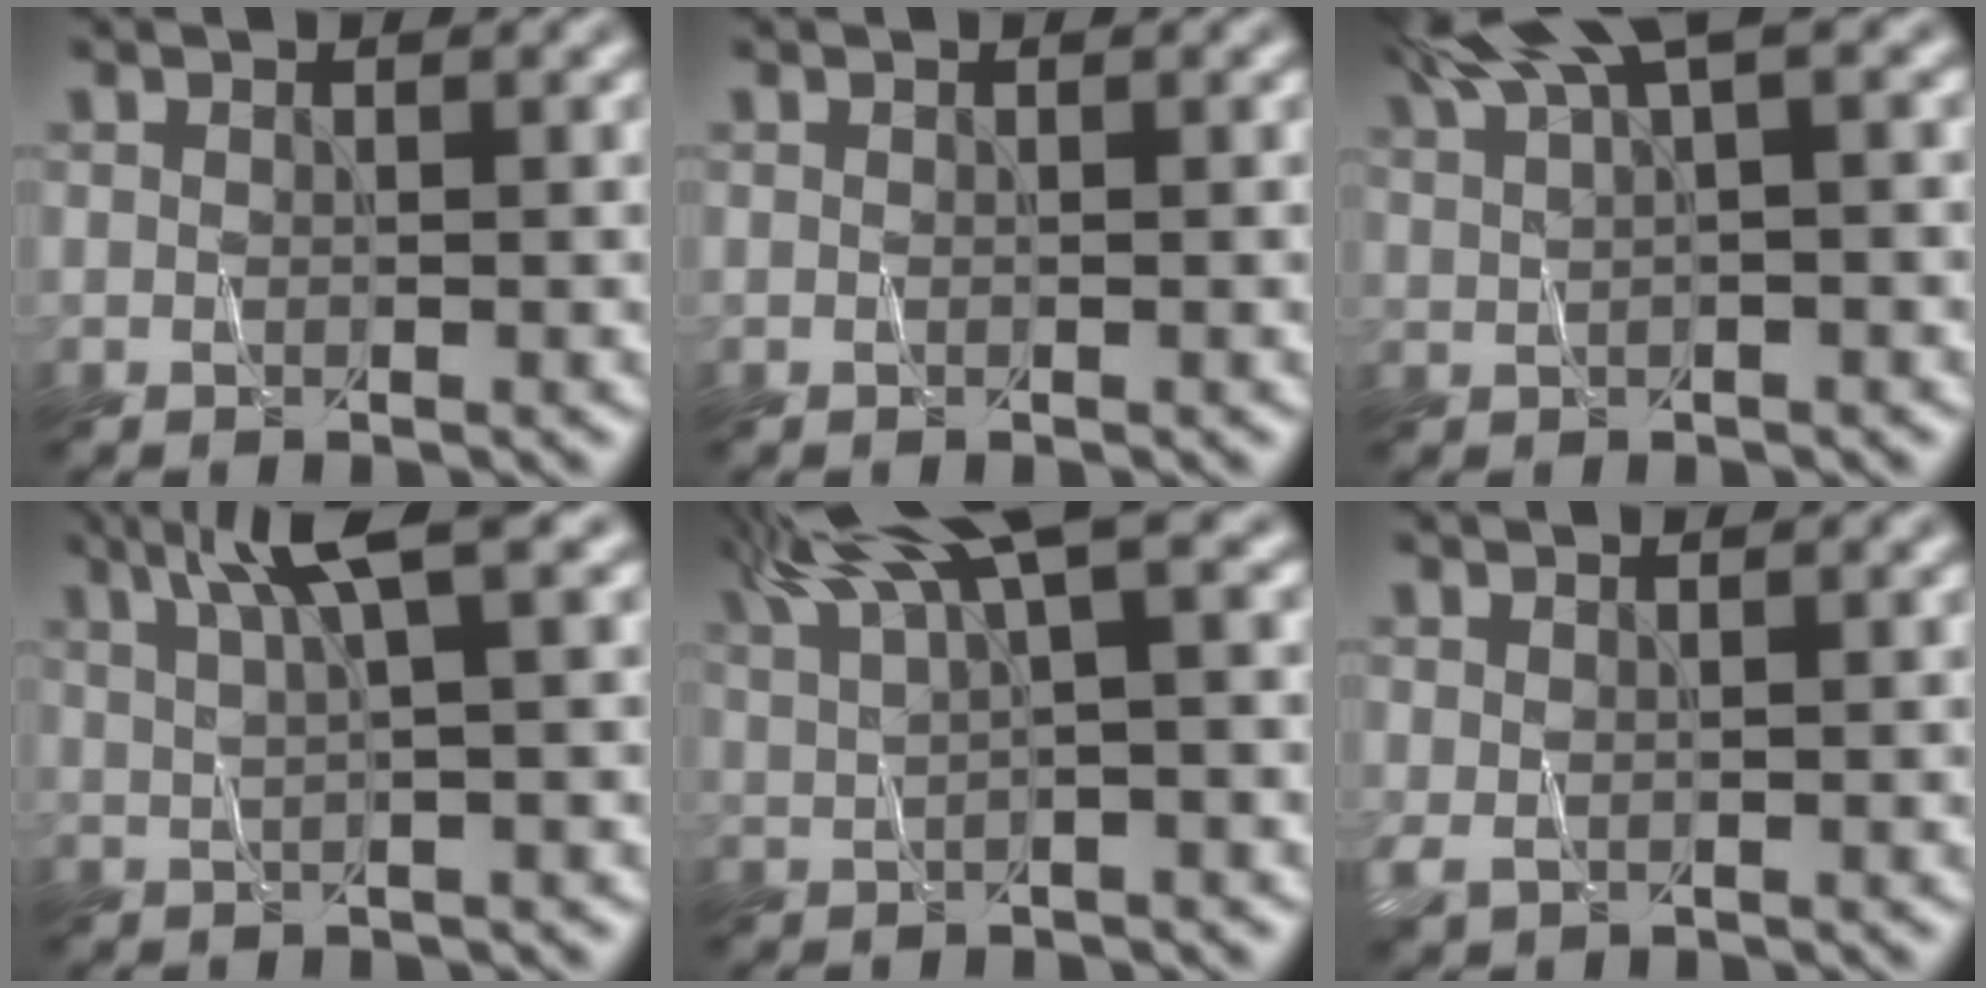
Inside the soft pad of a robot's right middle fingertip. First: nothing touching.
{"total": 0.0}
{"total": 6.5, "force": [4.1, 1.4, 4.8], "torque": [-0.071, 0.021, 0.065]}
{"total": 5.4, "force": [2.8, 0.8, 4.5], "torque": [-0.067, 0.011, 0.048]}
{"total": 8.9, "force": [5.3, 2.1, 6.8], "torque": [-0.102, 0.029, 0.086]}
{"total": 1.0, "force": [0.3, 0.6, 0.8], "torque": [-0.021, -0.001, 0.007]}